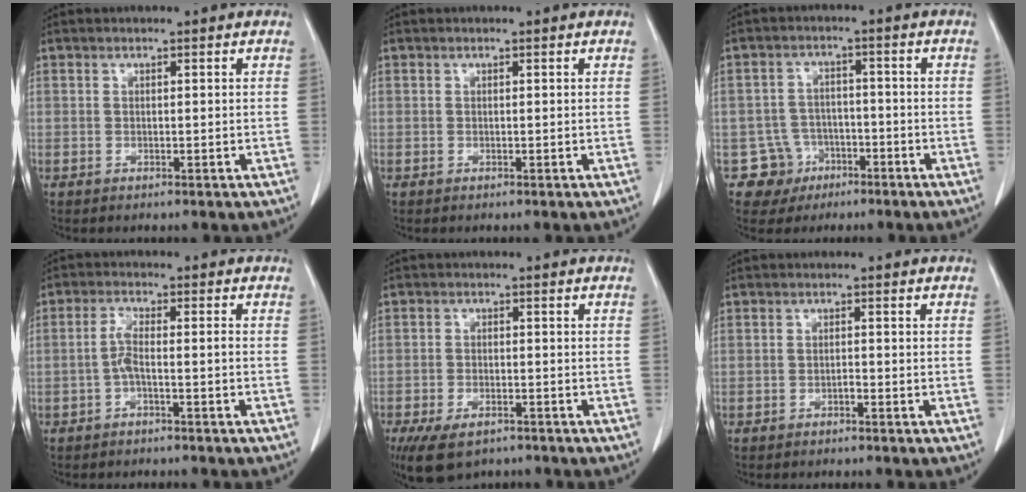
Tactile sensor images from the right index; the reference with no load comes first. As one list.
[{"total": 0.0}, {"total": 5.7, "force": [-2.8, 5.0, -0.2], "torque": [0.011, 0.013, -0.043]}, {"total": 3.1, "force": [-1.4, 0.3, 2.7], "torque": [-0.057, 0.007, -0.029]}, {"total": 8.2, "force": [-5.8, 3.8, 4.5], "torque": [-0.078, -0.008, -0.092]}, {"total": 0.6, "force": [-0.5, 0.1, 0.3], "torque": [-0.009, 0.001, -0.011]}]